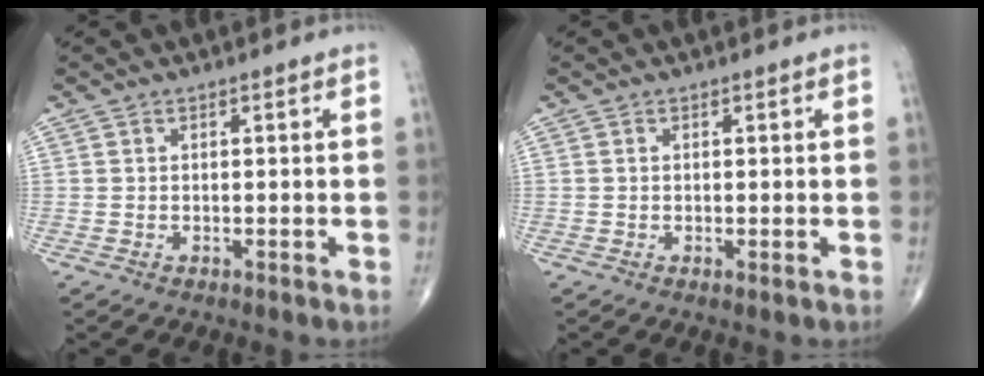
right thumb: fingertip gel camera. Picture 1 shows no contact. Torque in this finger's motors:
{"motor_torque": [-0.17, 0.06, -0.27, -0.21, -0.02]}